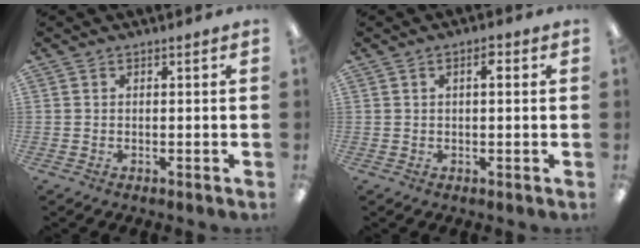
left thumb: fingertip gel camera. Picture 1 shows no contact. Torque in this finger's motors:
{"motor_torque": [-0.19, 0.07, -0.24, 0.00, 0.03]}